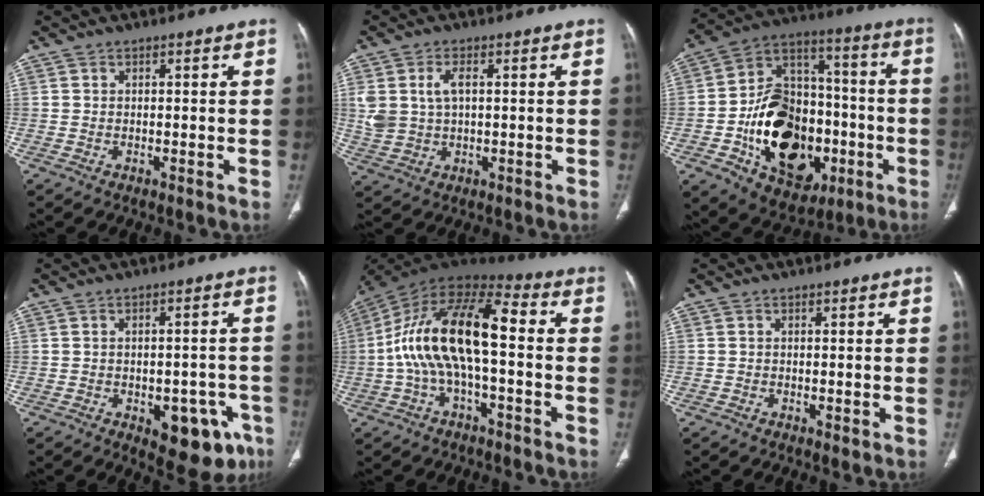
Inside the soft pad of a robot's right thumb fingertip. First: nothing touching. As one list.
[{"total": 6.2, "force": [1.4, 3.7, 4.8], "torque": [-0.100, 0.004, 0.034]}, {"total": 27.9, "force": [-7.1, 18.9, 19.2], "torque": [-0.284, 0.043, -0.091]}, {"total": 11.9, "force": [-5.4, 6.1, 8.6], "torque": [-0.071, 0.022, -0.058]}, {"total": 17.5, "force": [-1.0, 7.4, 15.8], "torque": [-0.305, 0.053, -0.026]}, {"total": 0.8, "force": [-0.3, 0.4, 0.6], "torque": [-0.008, -0.003, -0.003]}]